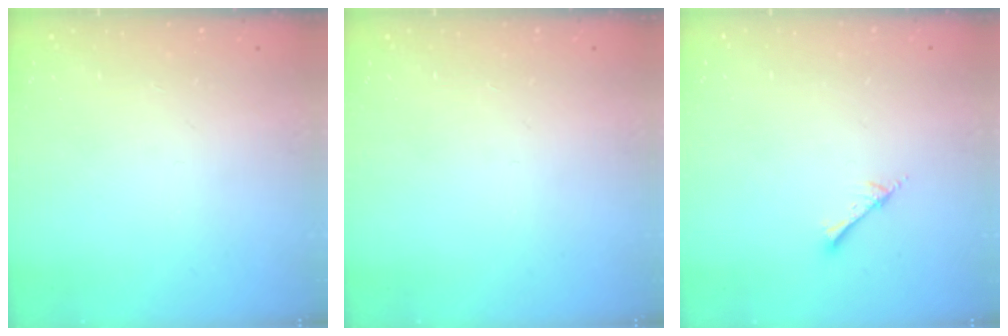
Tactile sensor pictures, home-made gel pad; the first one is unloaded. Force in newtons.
{"total": 0.0}
{"total": 2.6, "press": 2.6, "slide": 0.3}